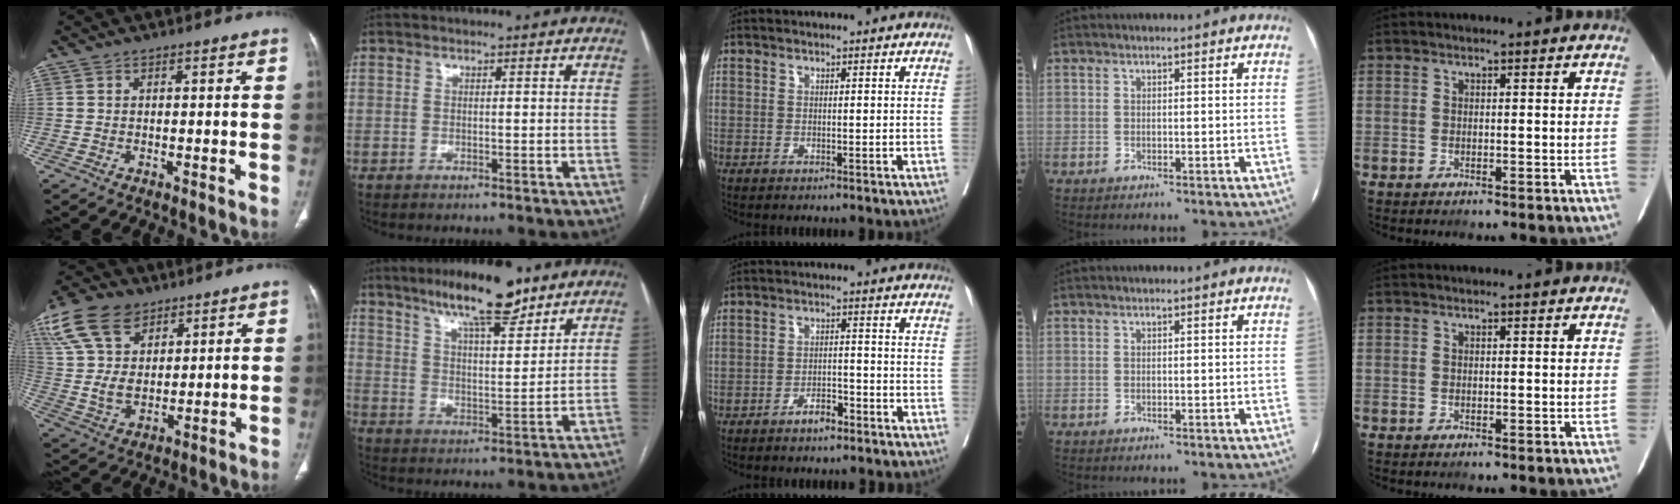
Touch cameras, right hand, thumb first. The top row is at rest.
{"thumb": {"total": 15.2, "force": [8.3, 9.5, 8.5], "torque": [-0.153, -0.017, 0.167]}, "index": {"total": 13.6, "force": [9.9, 2.9, 8.8], "torque": [-0.146, 0.004, 0.165]}, "middle": {"total": 3.5, "force": [-2.6, 1.2, 1.9], "torque": [-0.033, 0.004, -0.042]}}